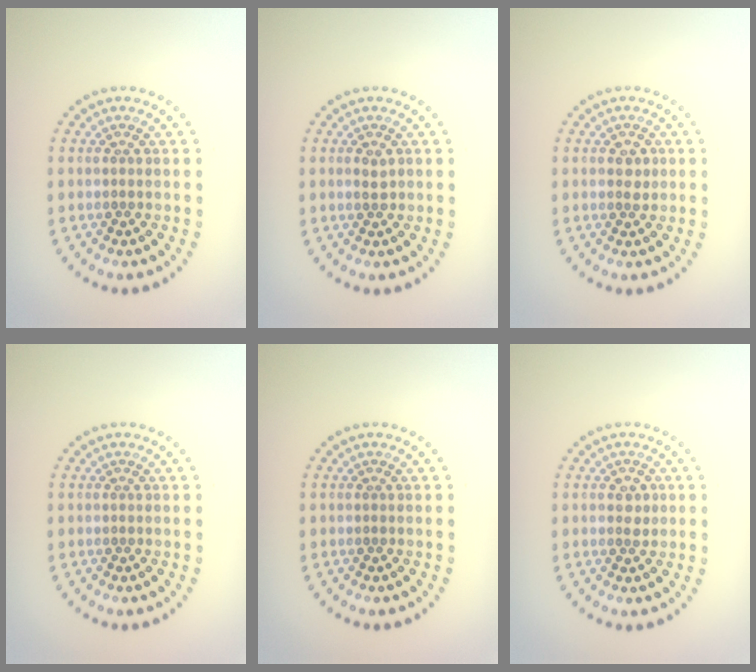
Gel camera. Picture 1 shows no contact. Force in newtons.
{"total": 1.0, "press": 1.0, "slide": 0.2}
{"total": 1.3, "press": 1.3, "slide": 0.0}
{"total": 0.0}
{"total": 0.0}
{"total": 1.3, "press": 1.3, "slide": 0.0}